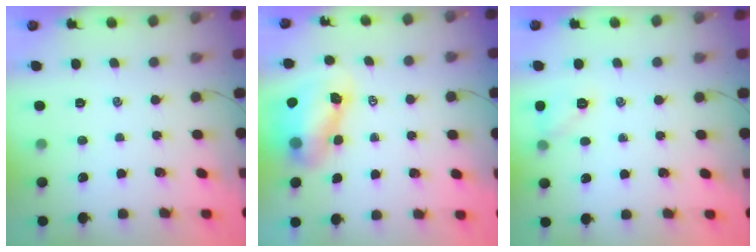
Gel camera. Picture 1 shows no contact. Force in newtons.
{"total": 8.4, "press": 8.3, "slide": 1.7}
{"total": 7.0, "press": 6.9, "slide": 1.1}